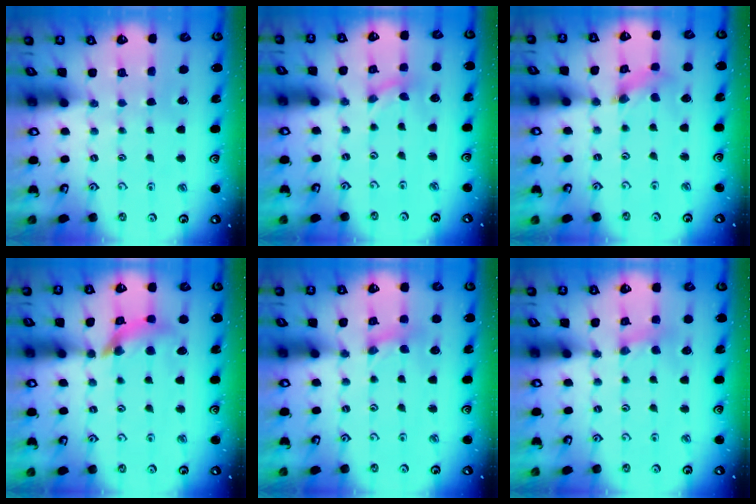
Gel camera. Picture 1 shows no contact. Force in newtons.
{"total": 0.0}
{"total": 1.2, "press": 1.2, "slide": 0.3}
{"total": 10.3, "press": 10.2, "slide": 1.2}
{"total": 0.6, "press": 0.6, "slide": 0.1}
{"total": 2.4, "press": 2.4, "slide": 0.5}